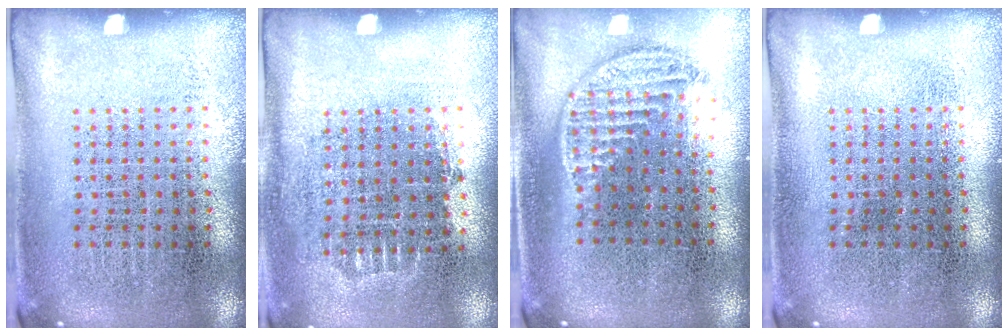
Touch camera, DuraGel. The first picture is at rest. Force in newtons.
{"total": 0.7, "press": 0.6, "slide": 0.3}
{"total": 1.3, "press": 1.1, "slide": 0.6}
{"total": 0.0}